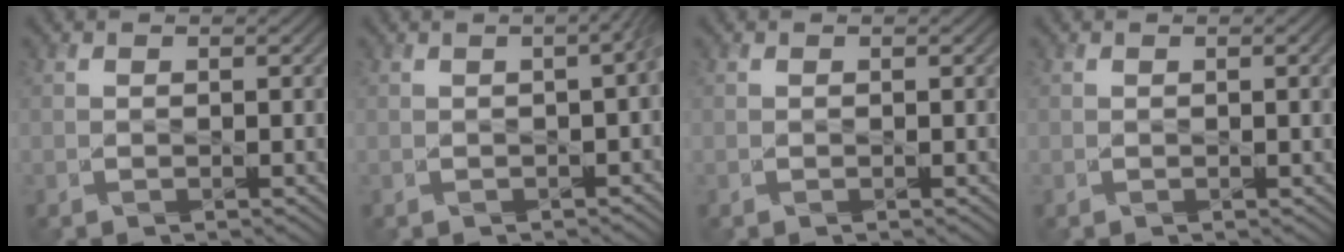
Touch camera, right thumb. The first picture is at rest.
{"total": 3.5, "force": [-0.2, 1.1, 3.3], "torque": [-0.037, 0.004, 0.001]}
{"total": 0.0}
{"total": 1.6, "force": [0.3, 0.2, 1.6], "torque": [-0.022, 0.002, 0.005]}